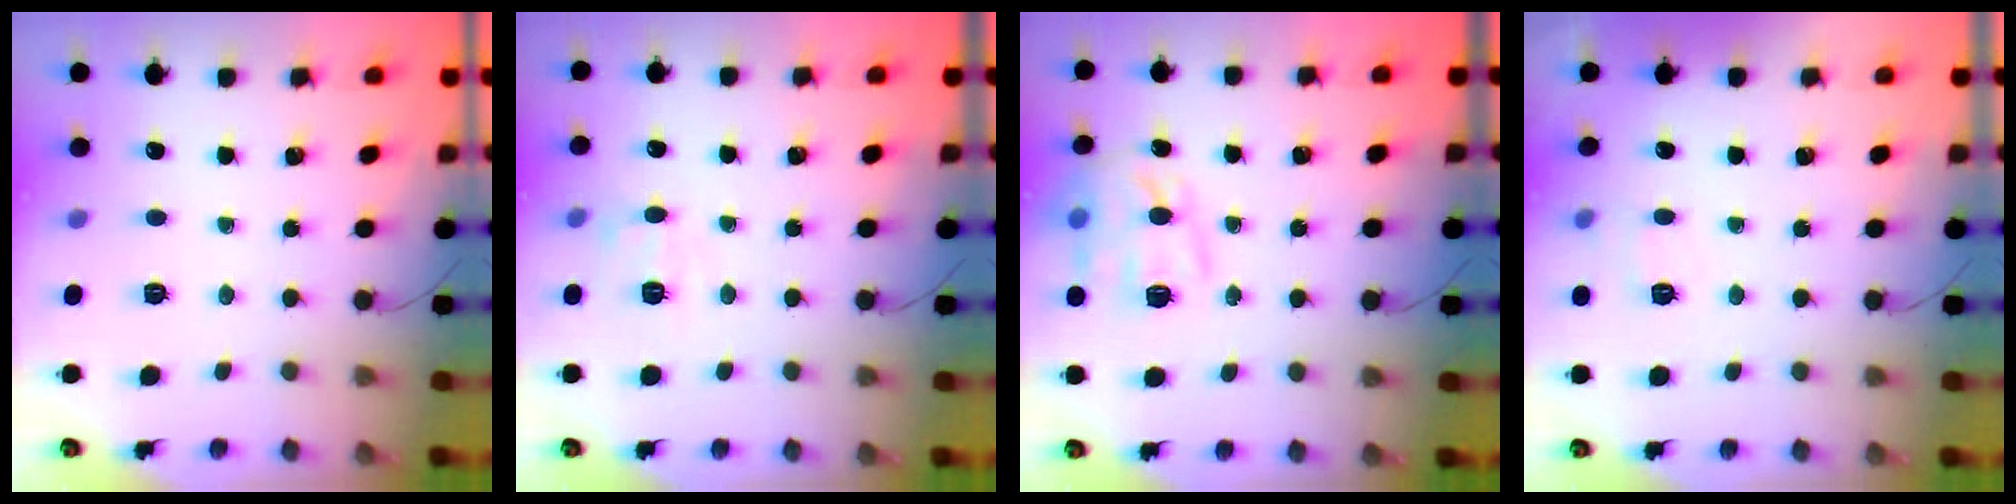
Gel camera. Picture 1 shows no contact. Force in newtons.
{"total": 7.1, "press": 6.9, "slide": 1.7}
{"total": 14.6, "press": 14.6, "slide": 0.5}
{"total": 7.1, "press": 6.9, "slide": 1.6}